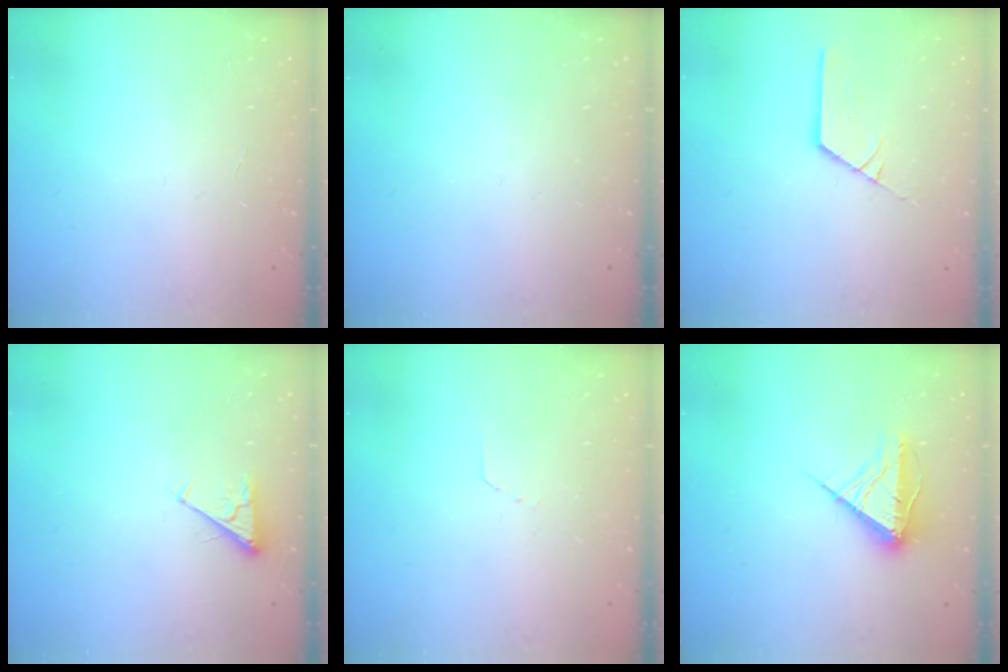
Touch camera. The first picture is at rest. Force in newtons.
{"total": 0.0}
{"total": 2.5, "press": 2.5, "slide": 0.2}
{"total": 2.8, "press": 2.8, "slide": 0.4}
{"total": 2.6, "press": 2.6, "slide": 0.1}
{"total": 13.2, "press": 13.1, "slide": 0.6}